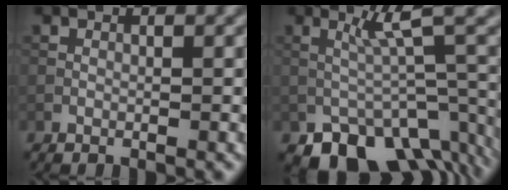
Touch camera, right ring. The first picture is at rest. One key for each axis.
{"total": 7.2, "fx": -4.0, "fy": 2.7, "fz": 5.3, "tx": -0.070, "ty": -0.003, "tz": -0.052}